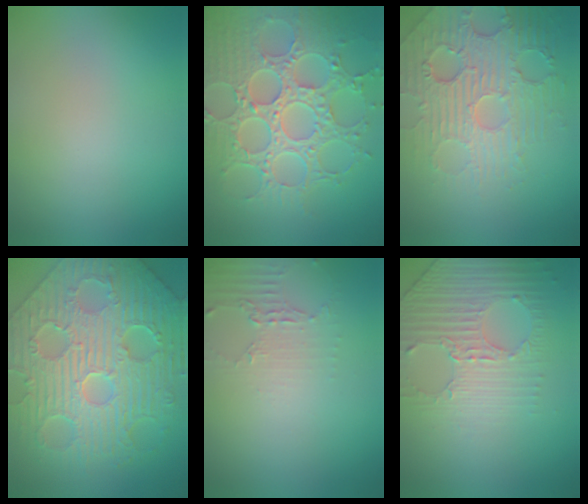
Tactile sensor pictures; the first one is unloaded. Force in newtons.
{"total": 8.7, "press": 6.5, "slide": 5.8}
{"total": 5.9, "press": 4.9, "slide": 3.4}
{"total": 11.7, "press": 8.0, "slide": 8.6}
{"total": 2.0, "press": 1.5, "slide": 1.4}
{"total": 4.4, "press": 3.2, "slide": 3.0}